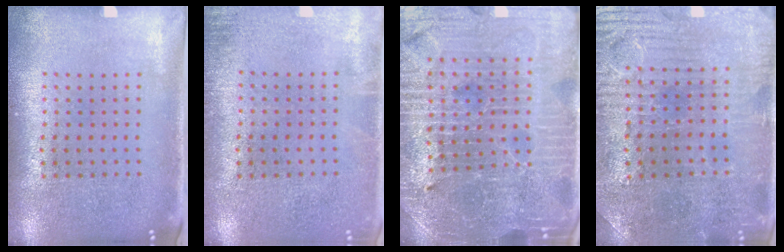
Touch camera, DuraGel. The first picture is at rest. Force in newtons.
{"total": 1.2, "press": 1.1, "slide": 0.2}
{"total": 4.9, "press": 4.7, "slide": 1.5}
{"total": 2.2, "press": 2.2, "slide": 0.5}